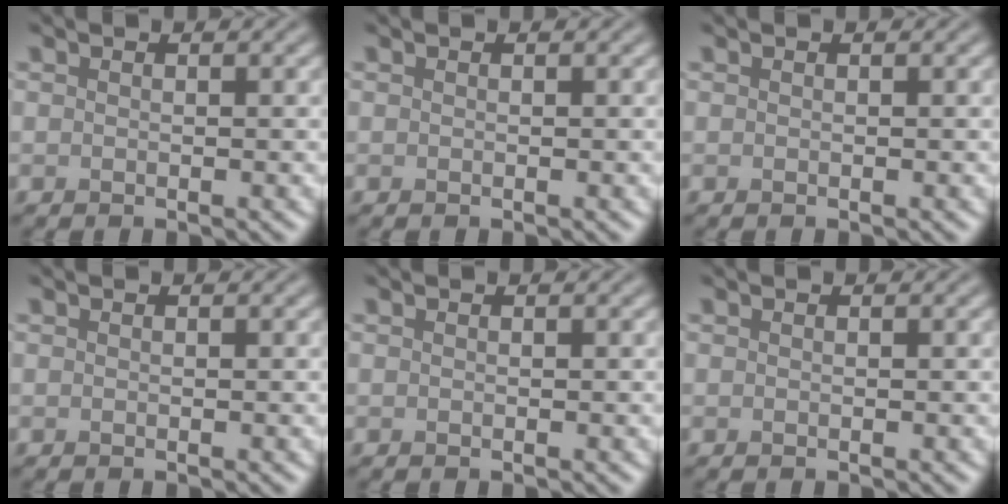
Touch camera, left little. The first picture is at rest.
{"total": 0.0}
{"total": 0.0}
{"total": 0.0}
{"total": 0.0}
{"total": 0.0}